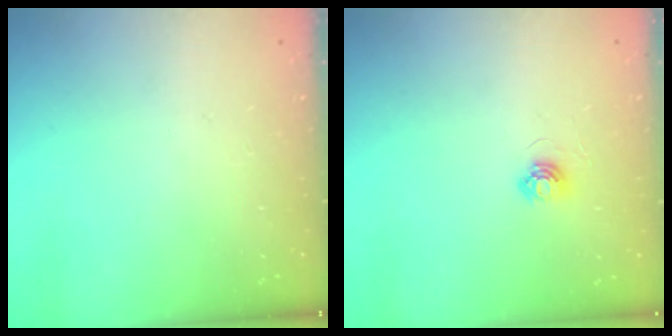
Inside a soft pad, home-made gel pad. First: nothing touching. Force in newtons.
{"total": 4.7, "press": 4.7, "slide": 0.3}